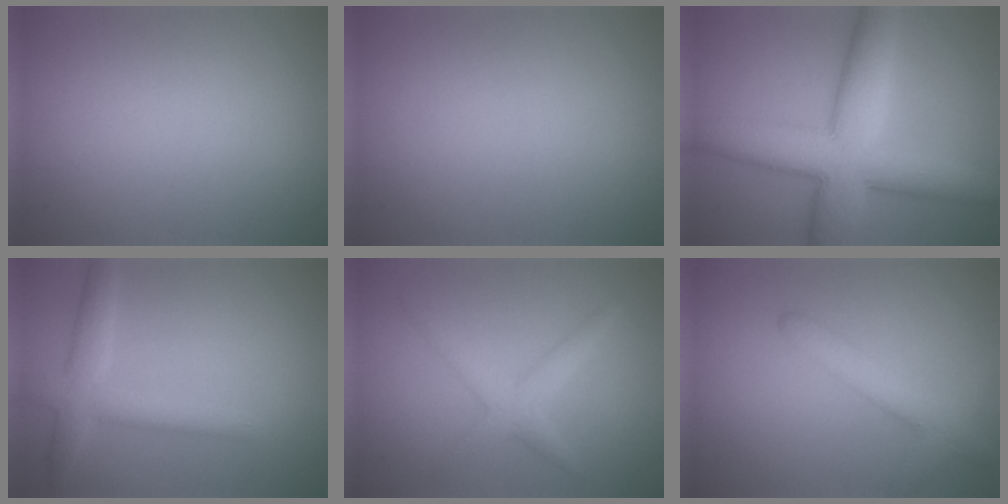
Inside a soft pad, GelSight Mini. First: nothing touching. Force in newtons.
{"total": 0.0}
{"total": 9.8, "press": 9.8, "slide": 0.0}
{"total": 3.7, "press": 3.7, "slide": 0.2}
{"total": 2.6, "press": 2.6, "slide": 0.0}
{"total": 3.5, "press": 3.5, "slide": 0.2}